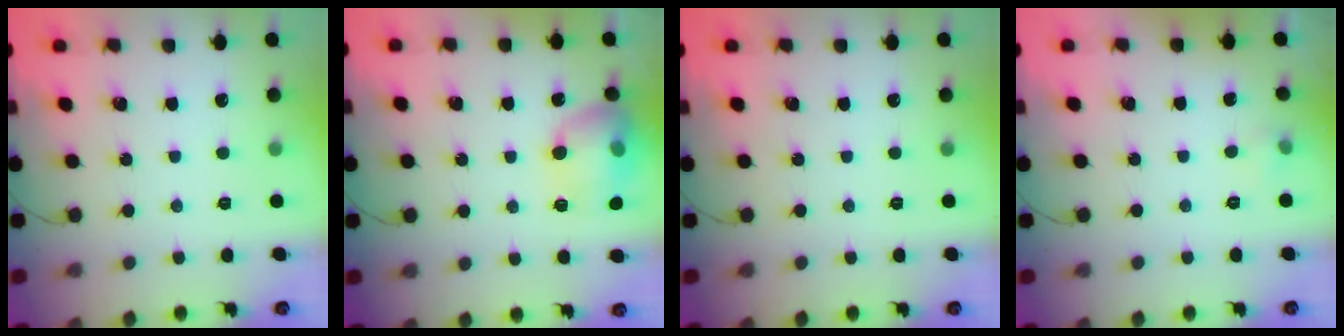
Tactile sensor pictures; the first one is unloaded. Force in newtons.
{"total": 14.8, "press": 14.7, "slide": 1.7}
{"total": 0.0}
{"total": 4.2, "press": 3.9, "slide": 1.5}